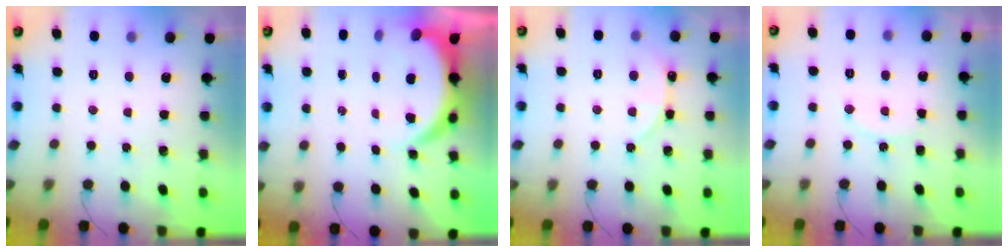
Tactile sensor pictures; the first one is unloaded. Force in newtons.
{"total": 6.8, "press": 6.8, "slide": 0.9}
{"total": 2.9, "press": 2.9, "slide": 0.3}
{"total": 7.4, "press": 7.4, "slide": 0.1}